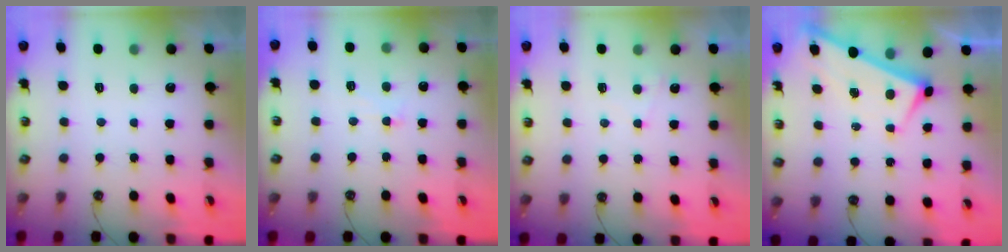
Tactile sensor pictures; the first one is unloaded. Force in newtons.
{"total": 2.4, "press": 2.4, "slide": 0.6}
{"total": 0.6, "press": 0.3, "slide": 0.6}
{"total": 1.7, "press": 1.7, "slide": 0.1}